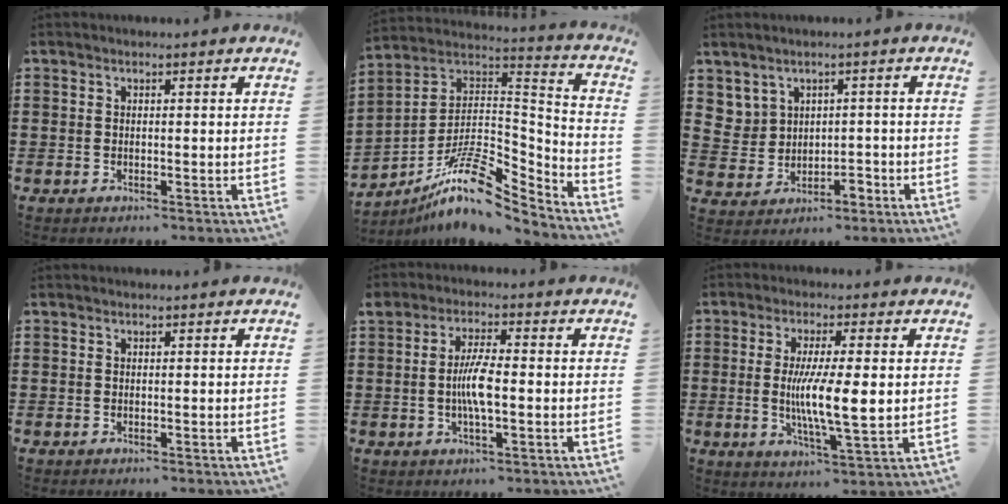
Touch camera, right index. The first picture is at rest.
{"total": 12.9, "force": [-8.2, 4.9, 8.7], "torque": [-0.162, 0.009, -0.152]}
{"total": 3.5, "force": [1.1, 3.3, 0.8], "torque": [-0.033, 0.002, 0.018]}
{"total": 0.0}
{"total": 5.1, "force": [-0.5, 1.2, 4.9], "torque": [-0.102, -0.003, -0.015]}
{"total": 8.0, "force": [0.1, 1.6, 7.9], "torque": [-0.142, 0.000, 0.001]}